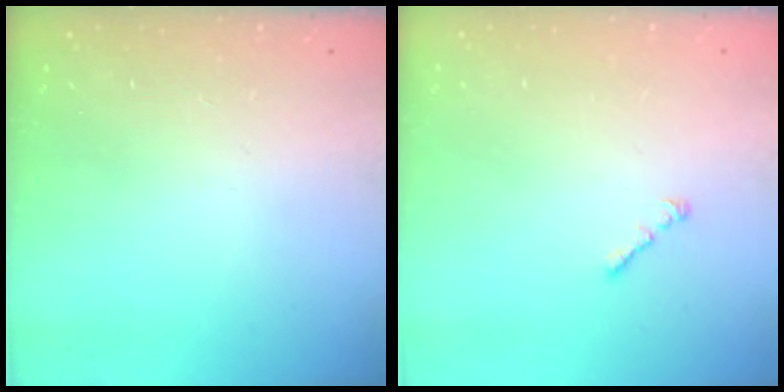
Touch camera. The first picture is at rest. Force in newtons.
{"total": 1.0, "press": 0.9, "slide": 0.5}